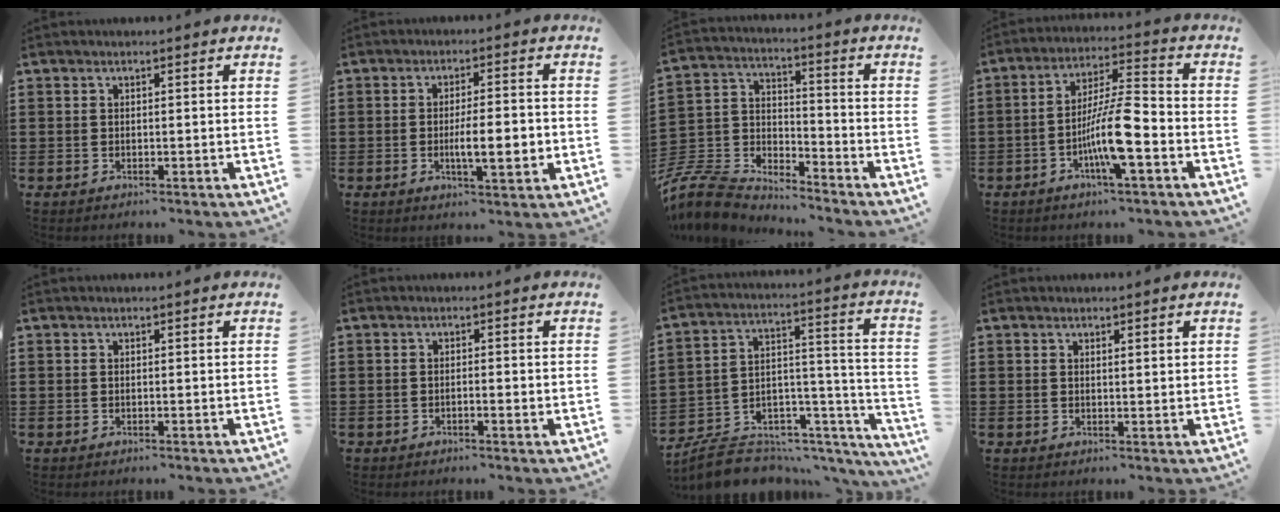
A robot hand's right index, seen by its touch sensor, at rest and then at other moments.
{"total": 6.9, "force": [-1.2, 1.6, 6.6], "torque": [-0.096, -0.005, -0.022]}
{"total": 8.1, "force": [-7.6, 2.2, 1.7], "torque": [-0.066, -0.003, -0.159]}
{"total": 10.2, "force": [-3.6, 1.7, 9.4], "torque": [-0.188, -0.007, -0.072]}
{"total": 0.0}
{"total": 1.0, "force": [-0.5, 0.1, 0.9], "torque": [-0.017, -0.004, -0.008]}
{"total": 7.1, "force": [-5.9, 3.5, 1.7], "torque": [-0.033, 0.003, -0.108]}
{"total": 0.8, "force": [0.6, 0.1, 0.6], "torque": [-0.012, 0.000, 0.012]}